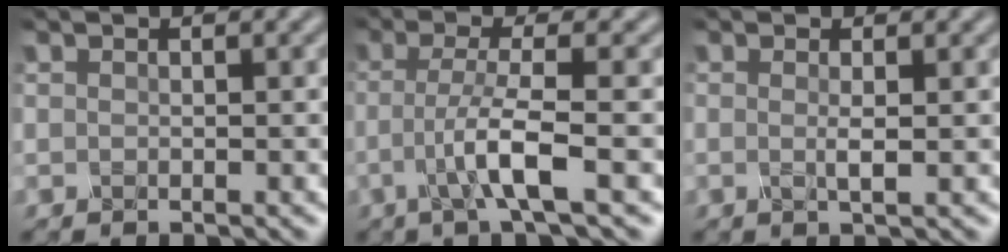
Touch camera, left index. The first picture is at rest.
{"total": 4.3, "force": [-1.2, 0.6, 4.1], "torque": [-0.074, -0.002, -0.031]}
{"total": 1.2, "force": [-0.1, 0.2, 1.2], "torque": [-0.021, -0.004, -0.004]}